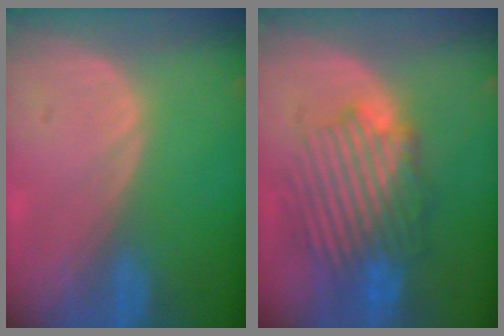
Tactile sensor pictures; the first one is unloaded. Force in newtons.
{"total": 9.1, "press": 9.0, "slide": 1.7}